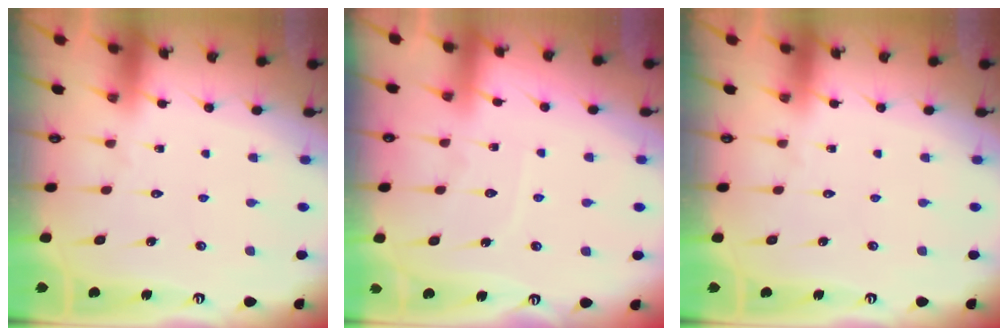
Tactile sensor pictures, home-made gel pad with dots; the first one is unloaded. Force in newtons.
{"total": 4.5, "press": 4.5, "slide": 0.3}
{"total": 0.0}